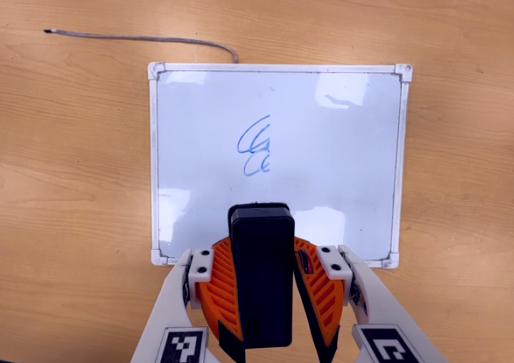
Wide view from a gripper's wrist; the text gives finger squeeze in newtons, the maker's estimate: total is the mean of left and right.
{"total": 8.4, "left": 8.5, "right": 8.3}